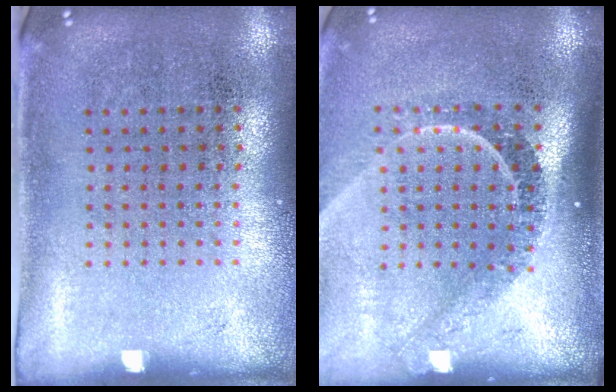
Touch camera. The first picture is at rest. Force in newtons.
{"total": 2.3, "press": 1.7, "slide": 1.6}